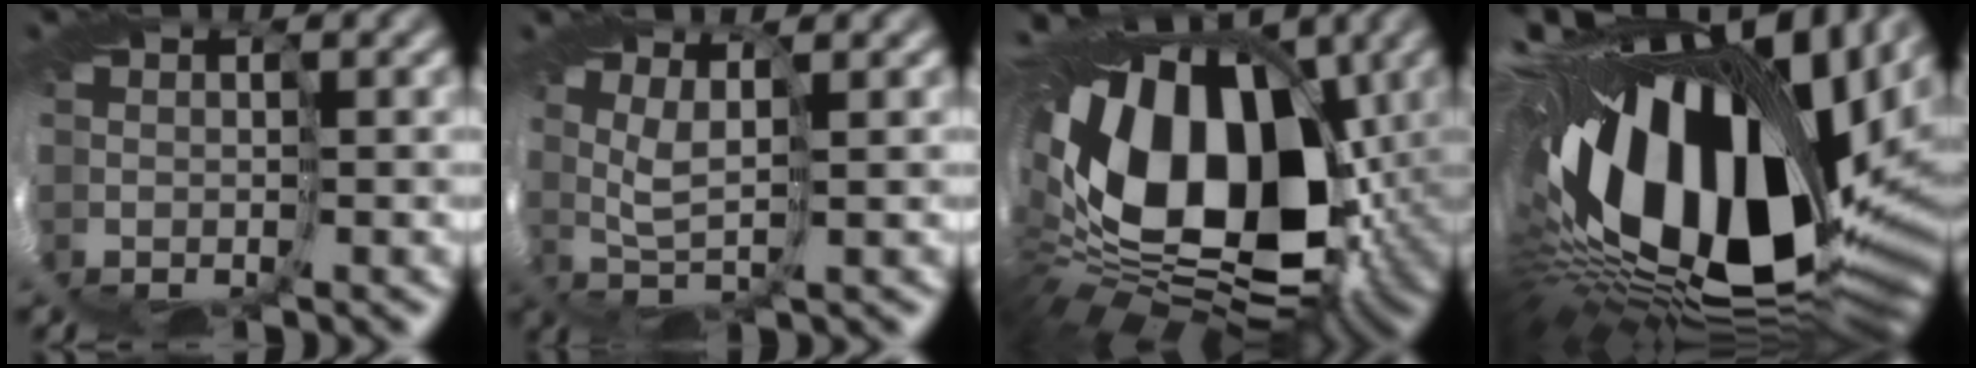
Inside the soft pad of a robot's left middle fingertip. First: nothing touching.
{"total": 1.6, "force": [1.1, -0.8, 0.9], "torque": [-0.044, -0.001, 0.016]}
{"total": 15.2, "force": [2.0, 10.5, 10.9], "torque": [-0.204, -0.002, 0.031]}
{"total": 17.8, "force": [2.0, 9.3, 15.1], "torque": [-0.290, -0.064, 0.045]}